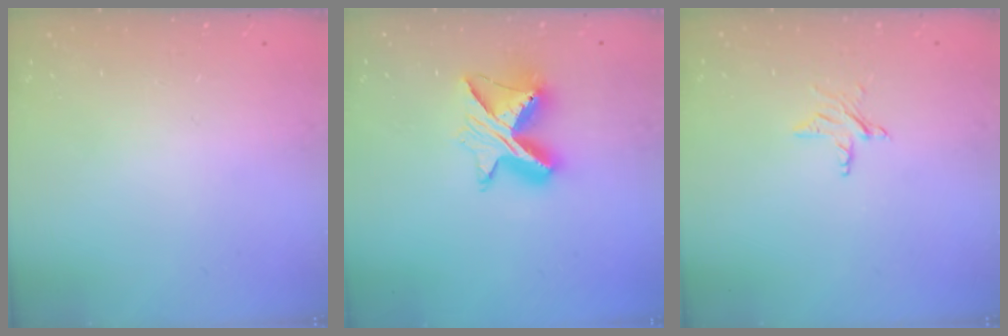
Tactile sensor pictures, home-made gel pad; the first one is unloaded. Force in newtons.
{"total": 11.1, "press": 11.1, "slide": 1.1}
{"total": 3.7, "press": 3.7, "slide": 0.4}